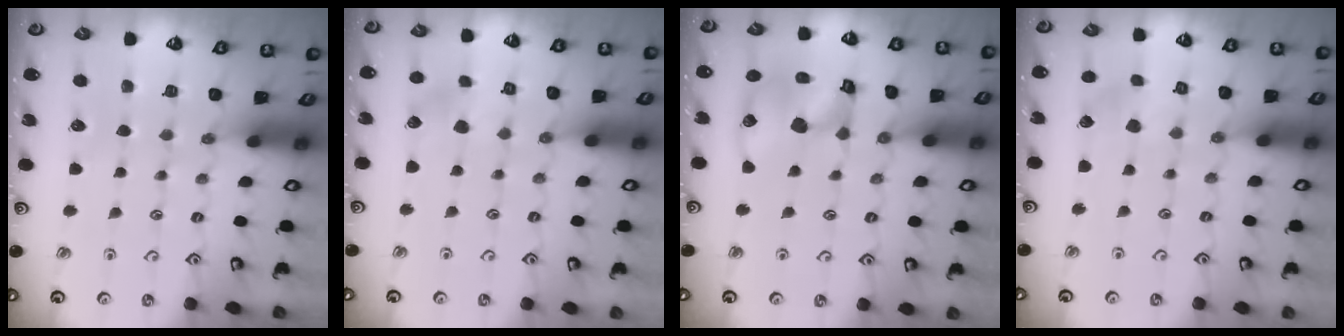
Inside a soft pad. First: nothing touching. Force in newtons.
{"total": 5.0, "press": 4.9, "slide": 0.8}
{"total": 13.8, "press": 13.7, "slide": 1.9}
{"total": 3.2, "press": 3.2, "slide": 0.4}